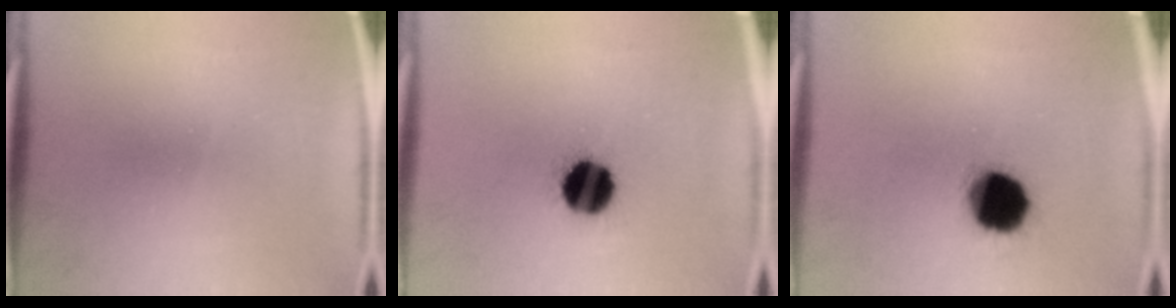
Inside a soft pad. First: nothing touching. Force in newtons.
{"total": 12.2}
{"total": 14.2}